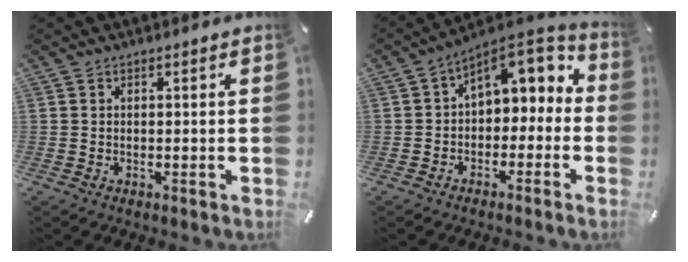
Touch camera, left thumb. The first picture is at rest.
{"total": 8.6, "force": [3.0, 5.9, 5.4], "torque": [-0.079, -0.021, 0.056]}